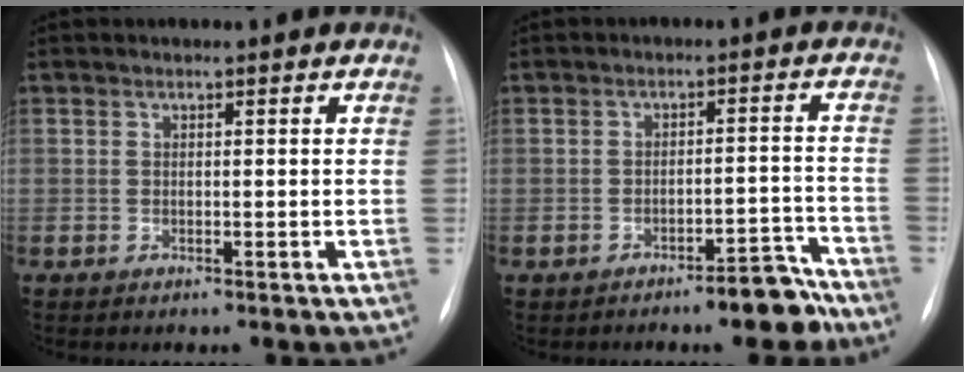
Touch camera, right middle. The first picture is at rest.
{"total": 5.0, "force": [-4.1, 1.2, 2.6], "torque": [-0.021, 0.023, -0.056]}